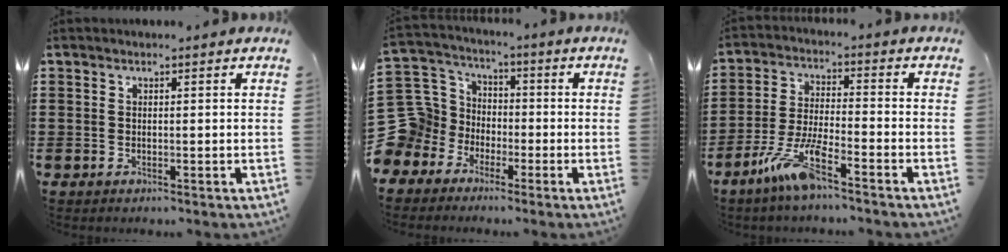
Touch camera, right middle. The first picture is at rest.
{"total": 11.0, "force": [-2.1, 10.5, 2.7], "torque": [-0.128, -0.001, -0.038]}
{"total": 8.2, "force": [-5.5, 1.0, 6.0], "torque": [-0.141, -0.012, -0.107]}